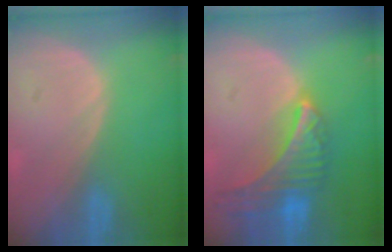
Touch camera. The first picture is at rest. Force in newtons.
{"total": 9.0, "press": 7.9, "slide": 4.3}